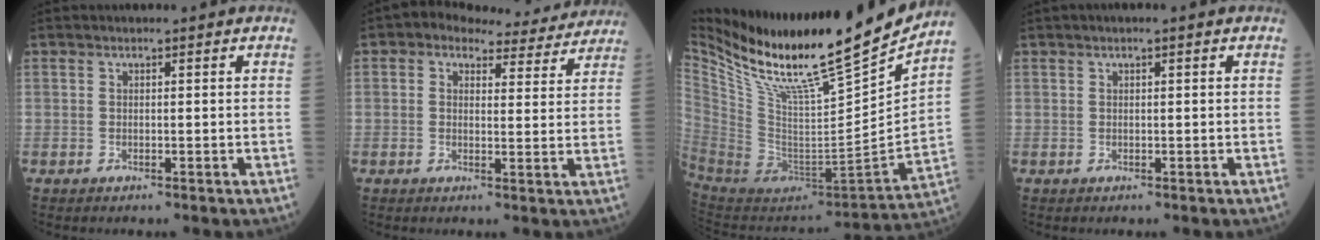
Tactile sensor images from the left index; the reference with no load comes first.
{"total": 10.4, "force": [9.1, 4.2, 2.8], "torque": [-0.018, 0.018, 0.095]}
{"total": 26.0, "force": [21.8, 0.8, 14.2], "torque": [-0.252, -0.068, 0.370]}
{"total": 0.8, "force": [0.2, 0.1, 0.8], "torque": [-0.017, 0.003, 0.002]}